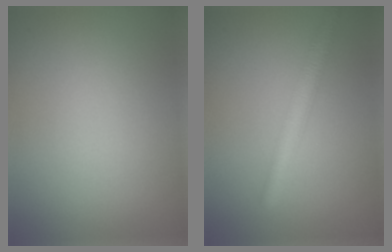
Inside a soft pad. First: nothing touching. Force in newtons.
{"total": 2.8, "press": 2.8, "slide": 0.0}